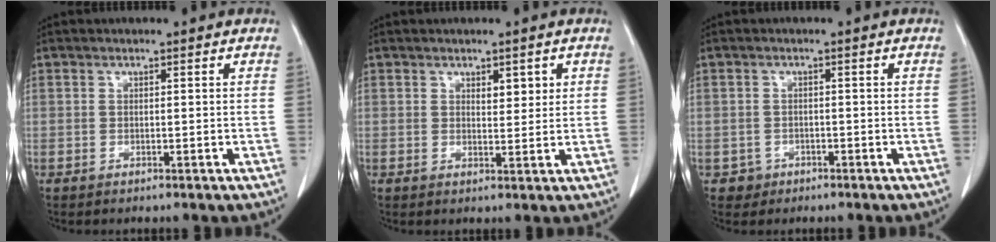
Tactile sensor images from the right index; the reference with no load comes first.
{"total": 2.5, "force": [1.2, 1.2, 1.9], "torque": [-0.026, -0.002, 0.020]}
{"total": 2.2, "force": [-1.1, 1.9, -0.2], "torque": [0.007, 0.011, -0.018]}